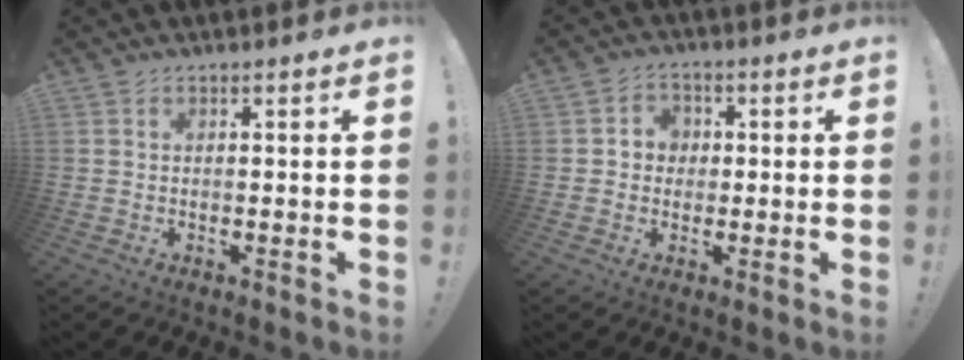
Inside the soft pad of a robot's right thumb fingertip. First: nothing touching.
{"total": 4.7, "force": [-0.2, 4.4, 1.5], "torque": [-0.020, 0.005, -0.005]}